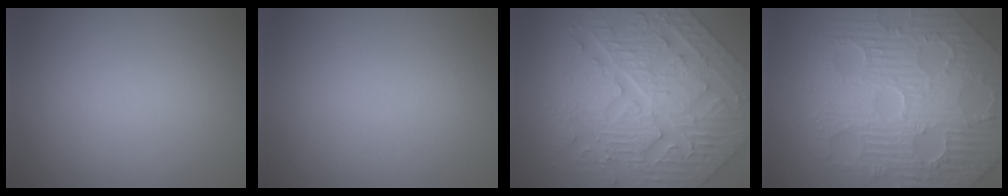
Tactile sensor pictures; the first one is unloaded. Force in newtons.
{"total": 0.0}
{"total": 9.2, "press": 7.5, "slide": 5.4}
{"total": 11.3, "press": 7.4, "slide": 8.5}